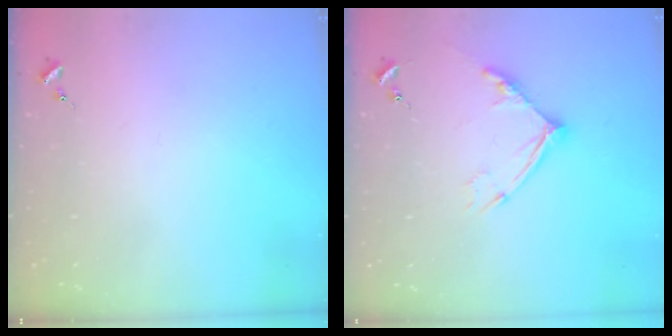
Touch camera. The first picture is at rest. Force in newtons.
{"total": 12.8, "press": 12.7, "slide": 1.2}